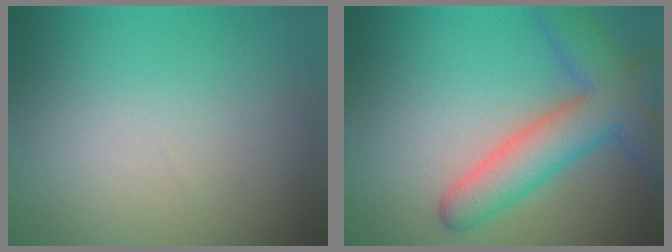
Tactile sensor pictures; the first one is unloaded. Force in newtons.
{"total": 6.5, "press": 6.5, "slide": 0.3}